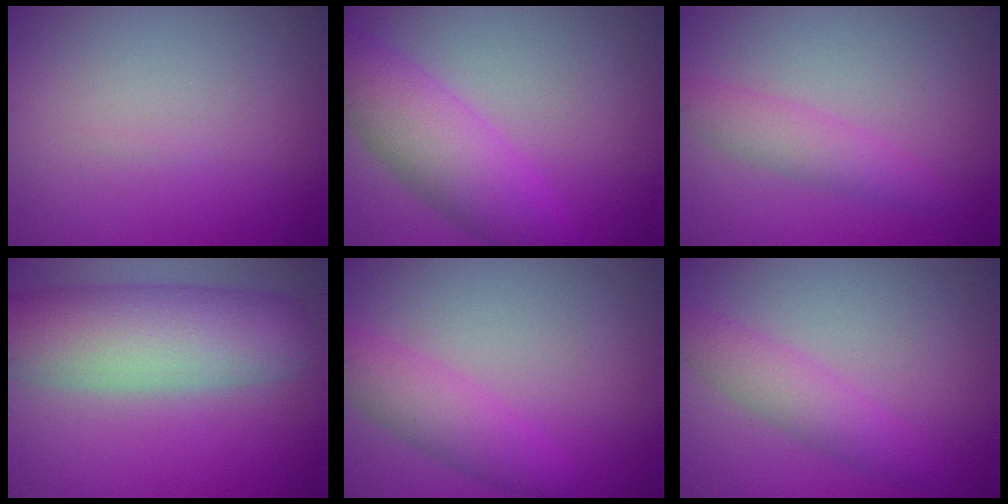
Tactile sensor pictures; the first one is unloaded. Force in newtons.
{"total": 6.3, "press": 6.3, "slide": 0.1}
{"total": 2.5, "press": 2.5, "slide": 0.1}
{"total": 9.0, "press": 9.0, "slide": 0.7}
{"total": 3.5, "press": 3.5, "slide": 0.2}
{"total": 2.9, "press": 2.9, "slide": 0.1}